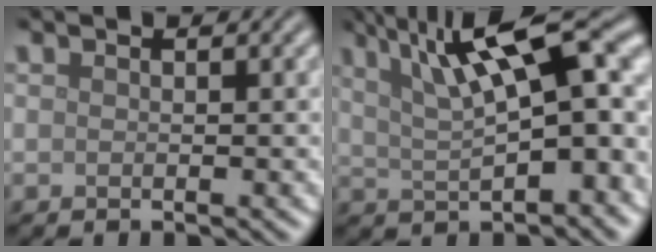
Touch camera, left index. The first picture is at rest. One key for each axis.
{"total": 12.6, "fx": 4.0, "fy": 4.6, "fz": 11.0, "tx": -0.161, "ty": 0.018, "tz": 0.063}